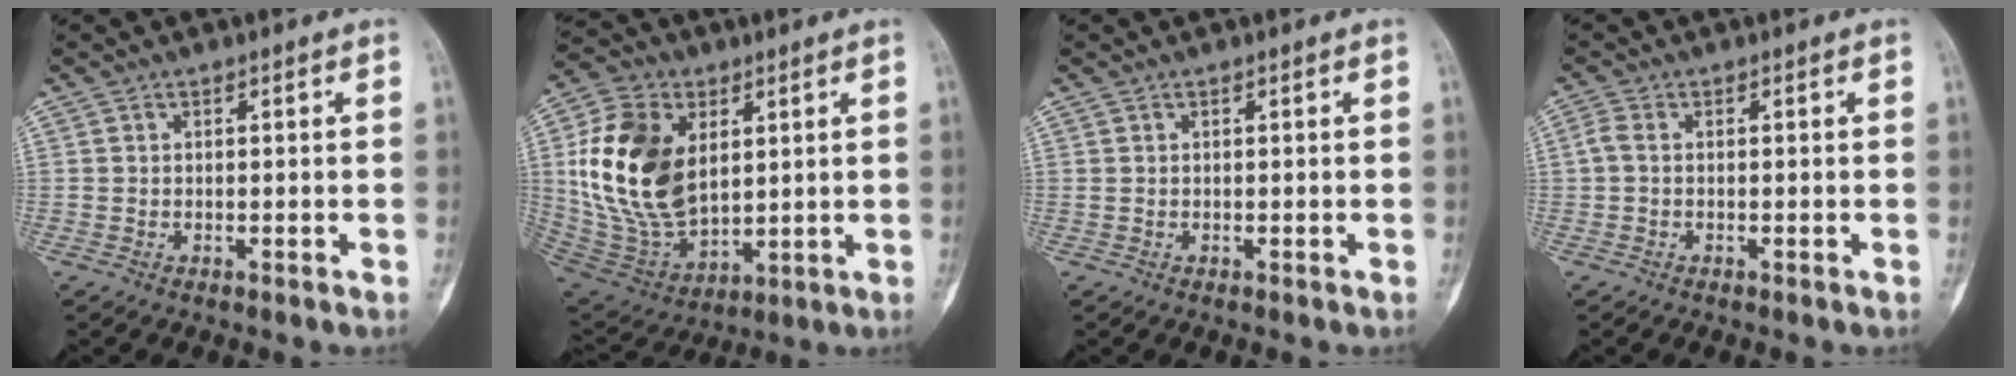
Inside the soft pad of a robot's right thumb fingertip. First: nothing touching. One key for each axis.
{"total": 20.8, "fx": 4.0, "fy": 13.6, "fz": 15.2, "tx": -0.281, "ty": -0.018, "tz": 0.088}
{"total": 0.0}
{"total": 1.8, "fx": -0.2, "fy": 0.9, "fz": 1.5, "tx": -0.032, "ty": -0.001, "tz": -0.012}